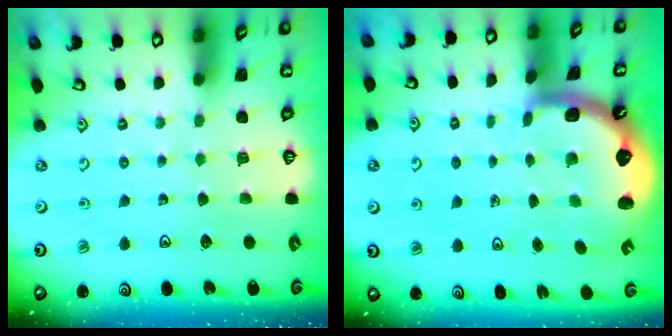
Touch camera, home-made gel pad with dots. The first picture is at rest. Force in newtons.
{"total": 3.4, "press": 2.5, "slide": 2.3}